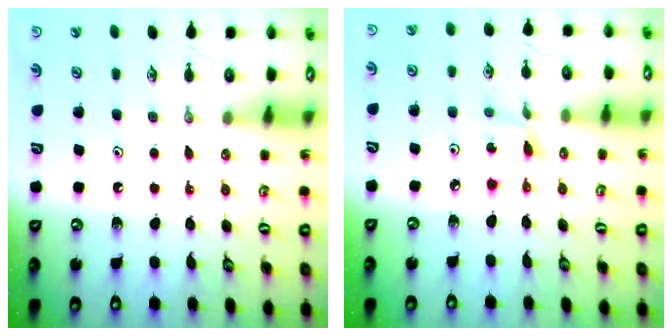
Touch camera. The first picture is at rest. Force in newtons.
{"total": 2.5, "press": 2.5, "slide": 0.1}